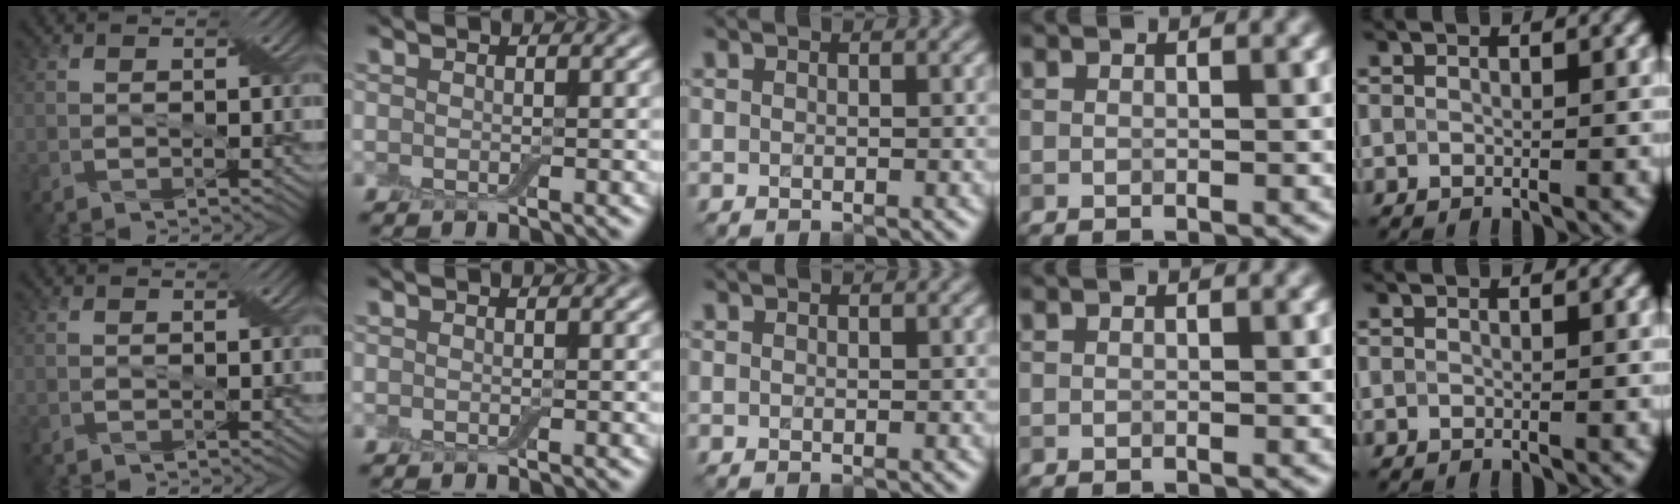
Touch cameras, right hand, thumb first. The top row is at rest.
{}